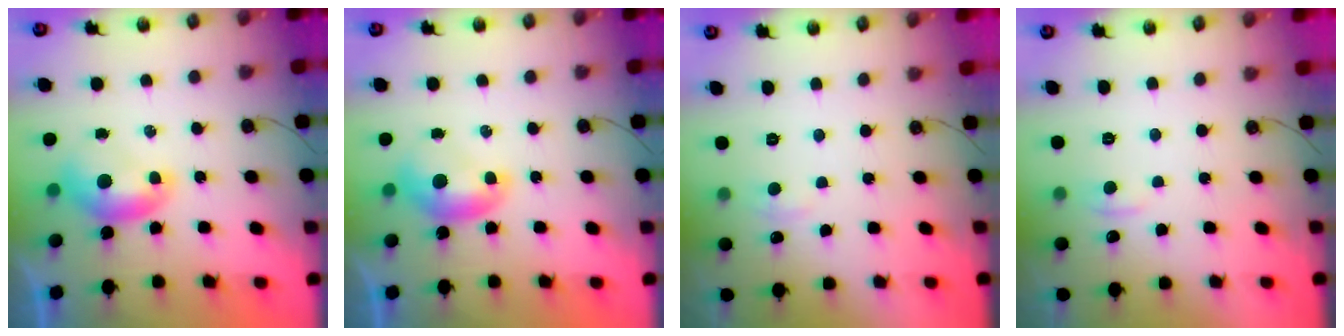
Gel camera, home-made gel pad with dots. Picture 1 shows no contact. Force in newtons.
{"total": 0.0}
{"total": 2.9, "press": 2.8, "slide": 0.5}
{"total": 1.7, "press": 1.6, "slide": 0.5}